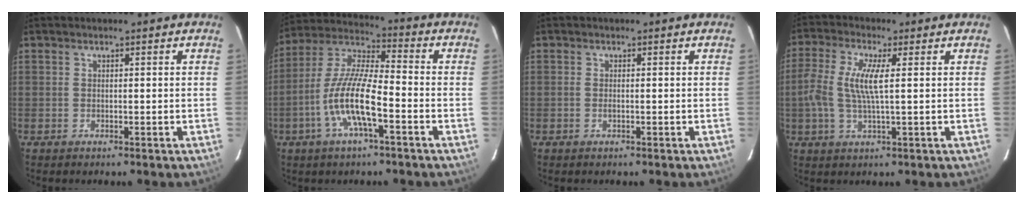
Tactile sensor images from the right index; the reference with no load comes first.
{"total": 11.0, "force": [-4.2, 2.3, 9.9], "torque": [-0.209, -0.001, -0.081]}
{"total": 0.6, "force": [-0.1, 0.3, 0.5], "torque": [-0.011, 0.001, -0.002]}
{"total": 8.1, "force": [0.6, 1.7, 7.9], "torque": [-0.166, 0.004, 0.008]}